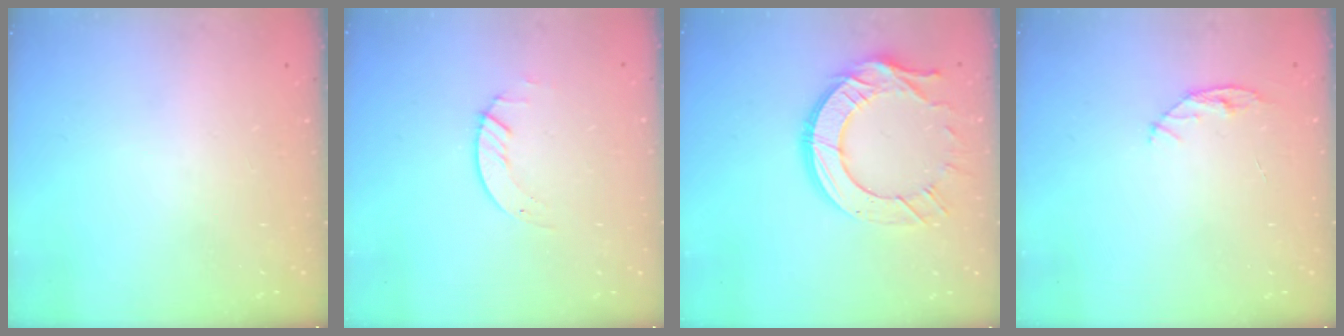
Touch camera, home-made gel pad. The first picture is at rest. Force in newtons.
{"total": 1.2, "press": 1.1, "slide": 0.2}
{"total": 14.7, "press": 14.6, "slide": 1.2}
{"total": 4.8, "press": 4.8, "slide": 0.5}